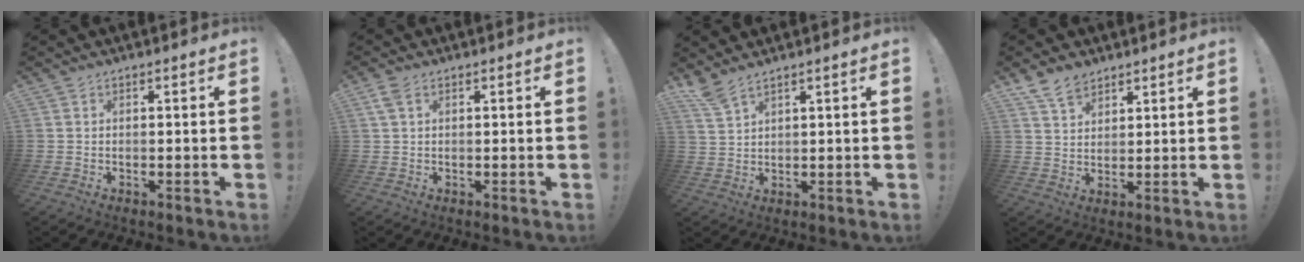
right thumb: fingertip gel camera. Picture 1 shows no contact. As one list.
[{"total": 2.7, "force": [1.2, 1.4, 2.0], "torque": [-0.048, 0.005, 0.025]}, {"total": 4.9, "force": [4.0, 0.8, 2.6], "torque": [-0.052, -0.022, 0.074]}, {"total": 7.3, "force": [5.6, 4.0, 2.5], "torque": [-0.052, -0.024, 0.111]}]